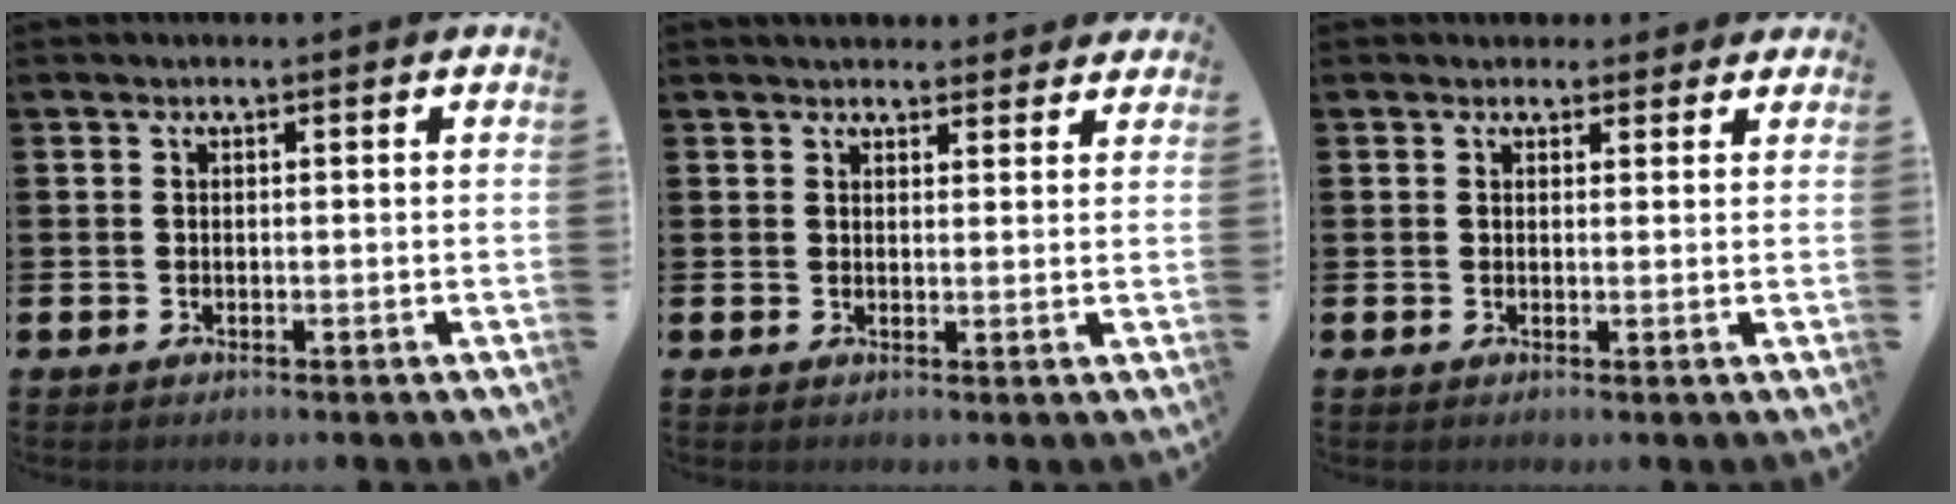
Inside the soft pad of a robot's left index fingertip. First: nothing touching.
{"total": 3.0, "force": [2.9, 0.9, 0.0], "torque": [0.003, -0.015, 0.052]}
{"total": 2.1, "force": [1.8, 1.1, -0.2], "torque": [0.013, -0.003, 0.028]}